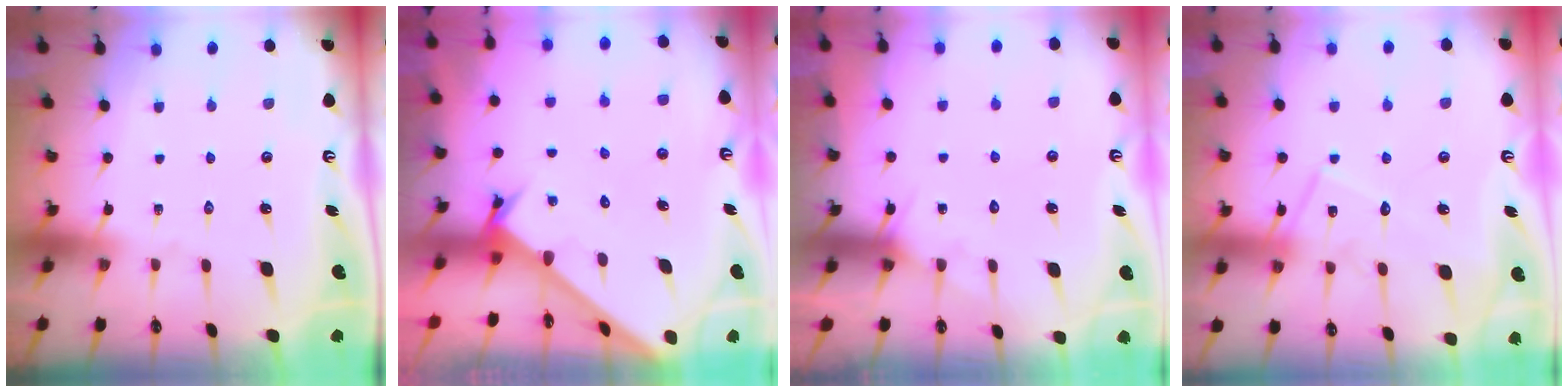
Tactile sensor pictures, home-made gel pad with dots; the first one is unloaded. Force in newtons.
{"total": 2.5, "press": 2.5, "slide": 0.2}
{"total": 5.1, "press": 5.1, "slide": 0.5}
{"total": 12.6, "press": 12.6, "slide": 0.9}